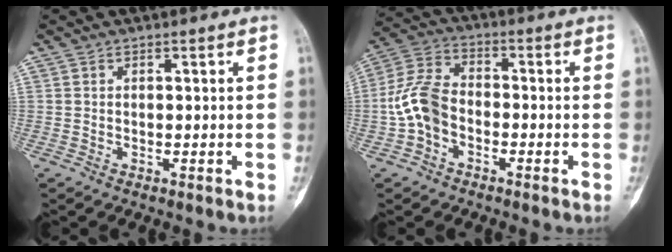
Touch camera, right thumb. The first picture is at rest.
{"total": 9.1, "force": [-2.4, 6.1, 6.2], "torque": [-0.127, 0.034, -0.059]}